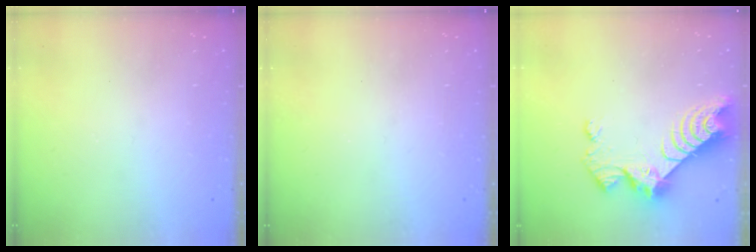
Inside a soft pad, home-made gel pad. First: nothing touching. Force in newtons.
{"total": 0.0}
{"total": 9.0, "press": 9.0, "slide": 0.8}